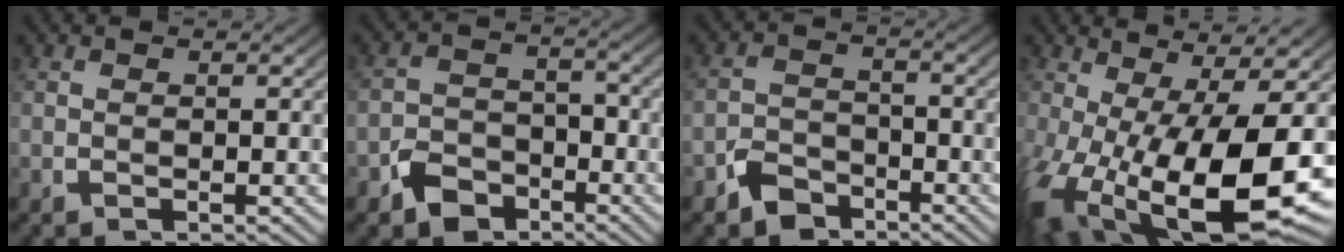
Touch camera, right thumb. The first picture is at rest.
{"total": 6.1, "force": [-3.7, 4.3, 2.3], "torque": [-0.023, -0.024, -0.057]}
{"total": 4.6, "force": [-3.3, 2.9, 1.2], "torque": [-0.007, -0.016, -0.057]}
{"total": 17.8, "force": [-4.4, 9.9, 14.1], "torque": [-0.279, -0.079, -0.016]}